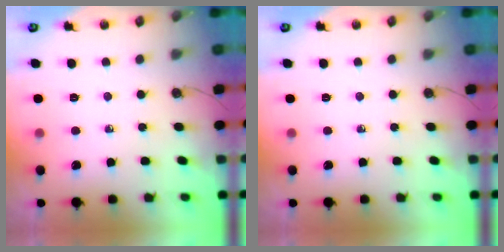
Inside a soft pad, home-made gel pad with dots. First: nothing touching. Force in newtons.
{"total": 0.0}